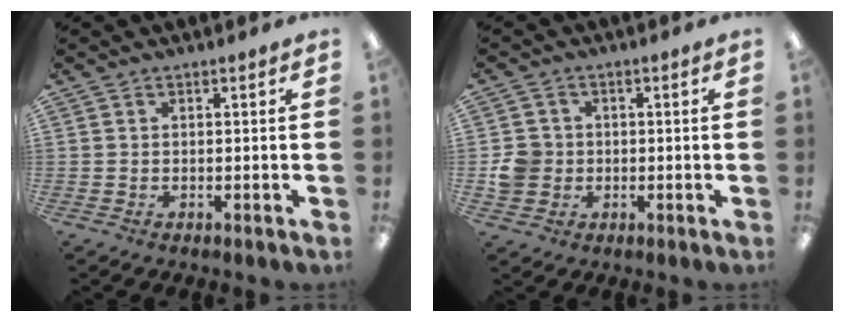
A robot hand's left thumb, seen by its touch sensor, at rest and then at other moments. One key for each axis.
{"total": 5.7, "fx": -0.4, "fy": 5.4, "fz": 1.8, "tx": -0.037, "ty": 0.012, "tz": -0.004}